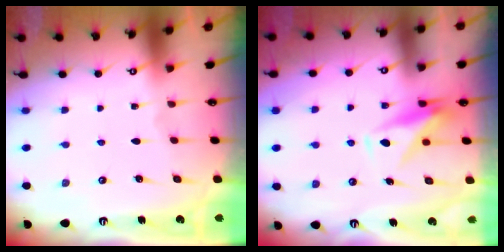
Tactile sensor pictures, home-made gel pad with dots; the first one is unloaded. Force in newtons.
{"total": 8.8, "press": 8.6, "slide": 1.7}